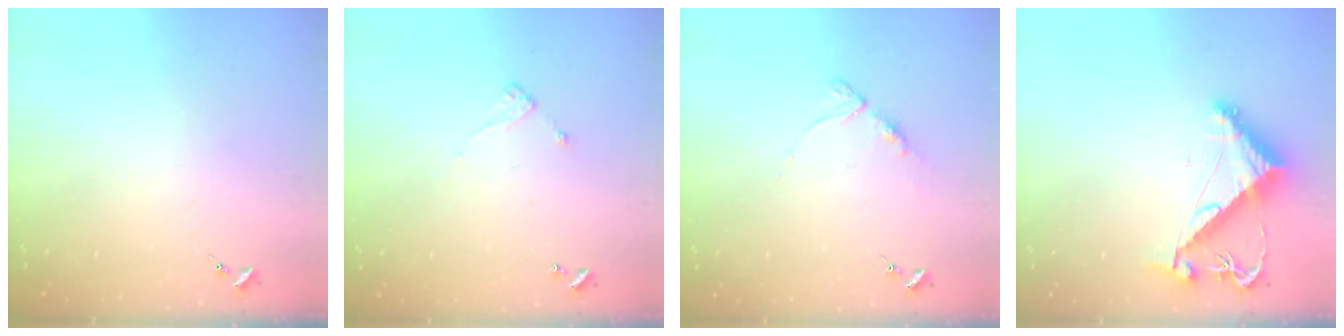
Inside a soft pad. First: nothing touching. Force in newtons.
{"total": 5.8, "press": 5.8, "slide": 0.5}
{"total": 6.9, "press": 6.8, "slide": 0.7}
{"total": 8.0, "press": 8.0, "slide": 0.7}